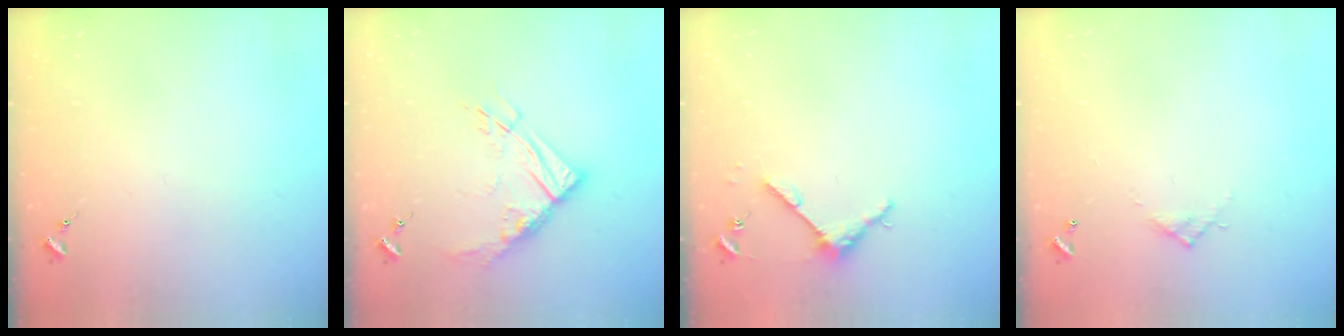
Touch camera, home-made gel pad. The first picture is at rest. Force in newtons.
{"total": 12.7, "press": 12.6, "slide": 1.3}
{"total": 4.5, "press": 4.5, "slide": 0.5}
{"total": 4.2, "press": 4.2, "slide": 0.2}